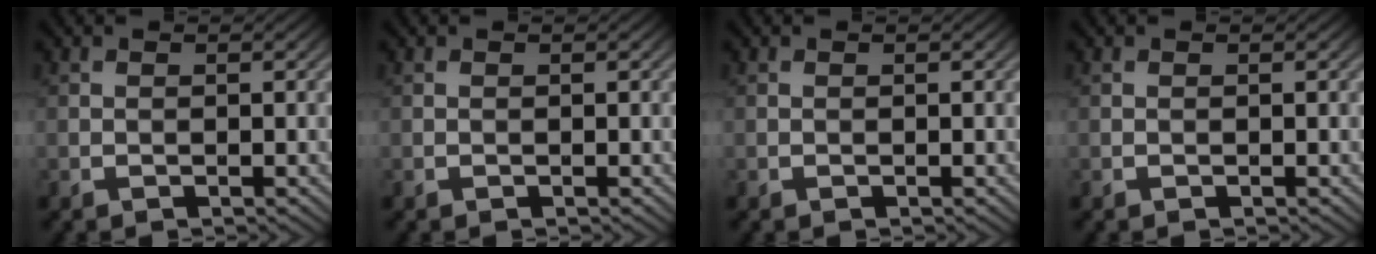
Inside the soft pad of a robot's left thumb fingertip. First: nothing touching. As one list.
[{"total": 0.0}, {"total": 0.0}, {"total": 0.0}]